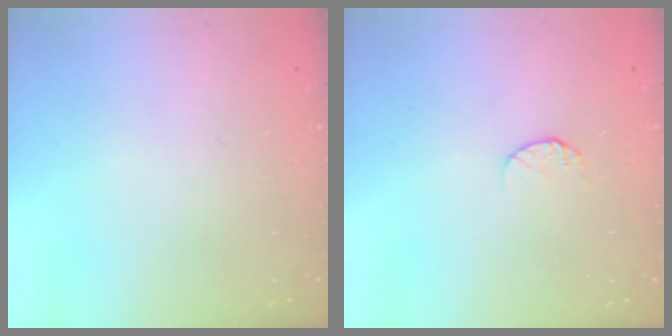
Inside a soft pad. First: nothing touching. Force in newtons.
{"total": 5.4, "press": 5.4, "slide": 0.5}